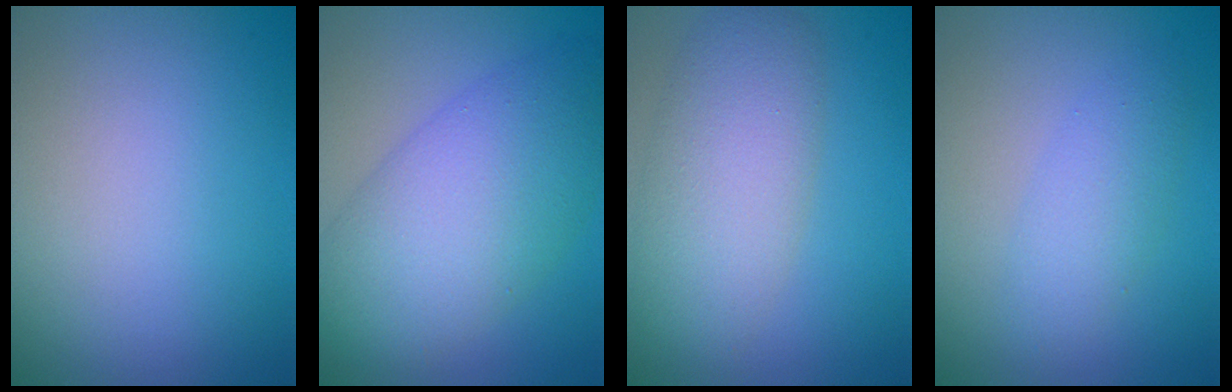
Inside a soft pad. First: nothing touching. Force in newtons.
{"total": 7.2, "press": 7.2, "slide": 0.3}
{"total": 5.8, "press": 5.8, "slide": 0.2}
{"total": 2.5, "press": 2.5, "slide": 0.1}